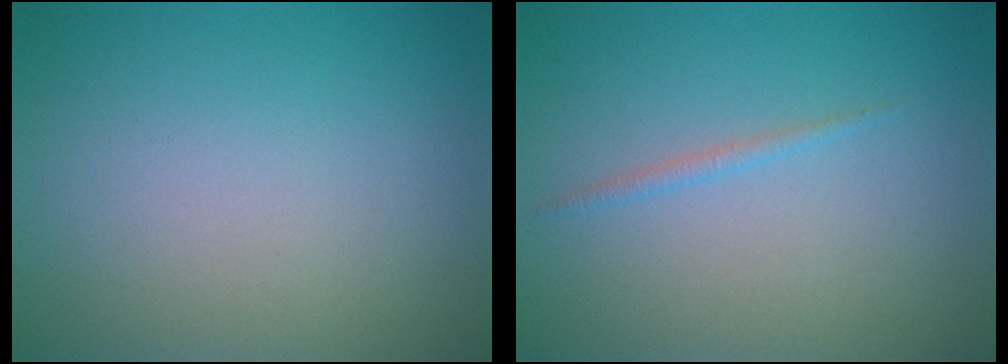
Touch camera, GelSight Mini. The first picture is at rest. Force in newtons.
{"total": 0.8, "press": 0.8, "slide": 0.1}